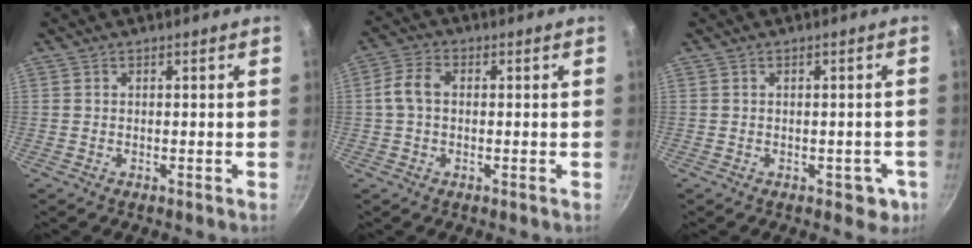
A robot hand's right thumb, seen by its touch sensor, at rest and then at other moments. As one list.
[{"total": 5.2, "force": [0.2, 3.5, 3.9], "torque": [-0.080, 0.017, -0.002]}, {"total": 3.2, "force": [-1.5, 2.1, 1.9], "torque": [0.001, 0.008, -0.016]}]